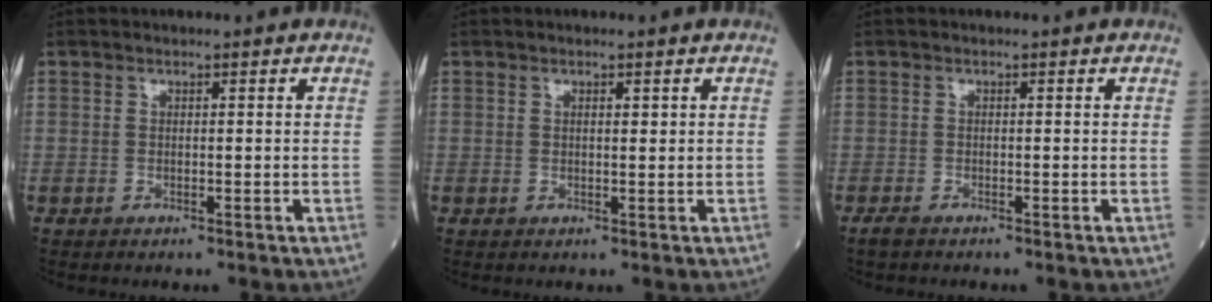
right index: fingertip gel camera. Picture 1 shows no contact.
{"total": 0.9, "force": [0.4, 0.2, 0.7], "torque": [-0.012, -0.001, 0.006]}
{"total": 1.2, "force": [-1.0, 0.3, 0.6], "torque": [-0.021, -0.004, -0.019]}